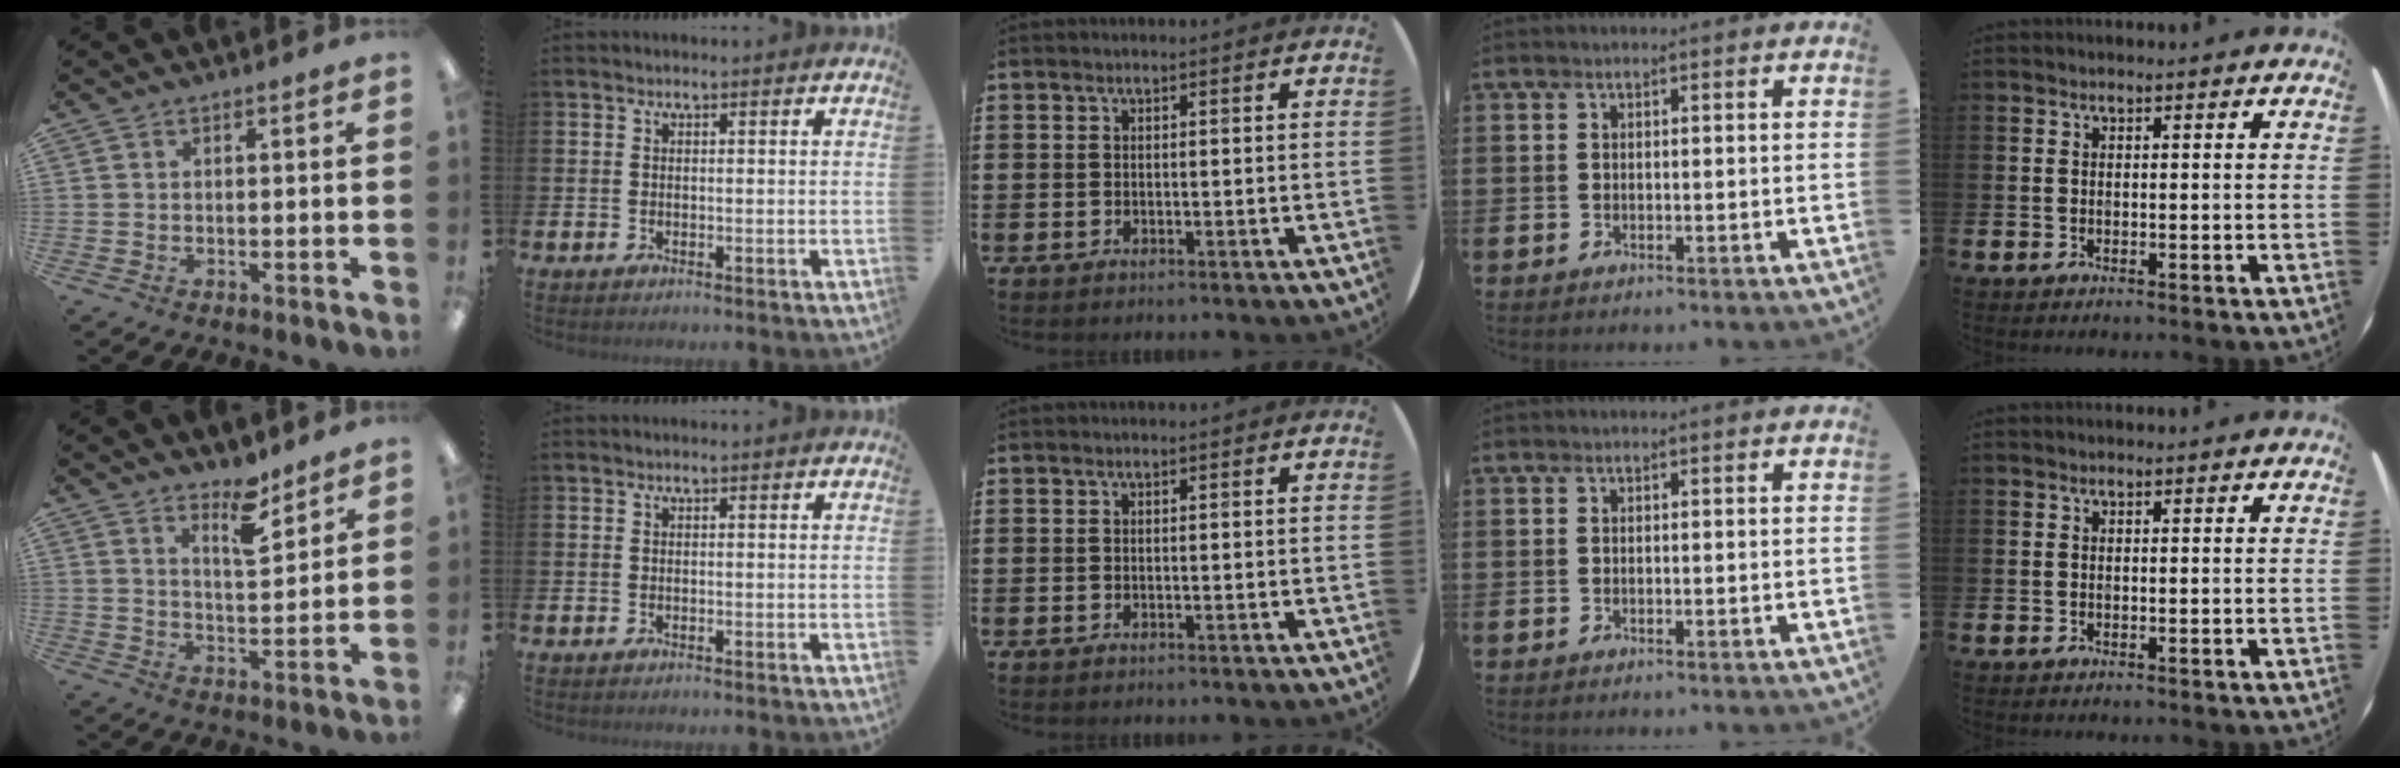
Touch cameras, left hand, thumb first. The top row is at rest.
{"thumb": {"total": 7.9, "force": [6.2, 2.6, 4.3], "torque": [-0.053, -0.045, 0.102]}}